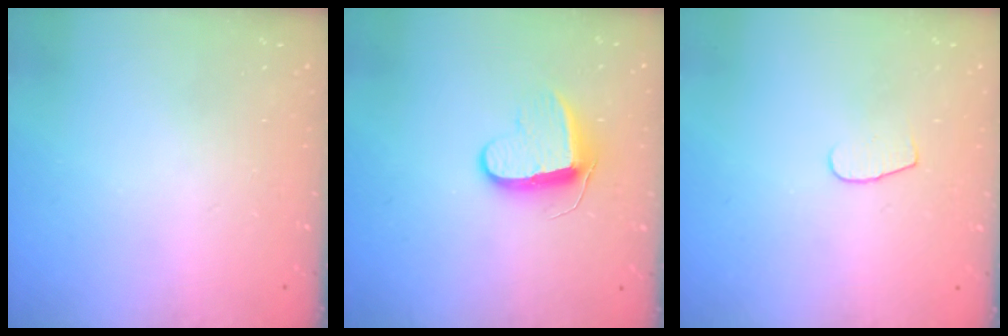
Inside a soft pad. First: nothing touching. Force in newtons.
{"total": 9.9, "press": 9.9, "slide": 0.2}
{"total": 4.6, "press": 4.5, "slide": 0.4}